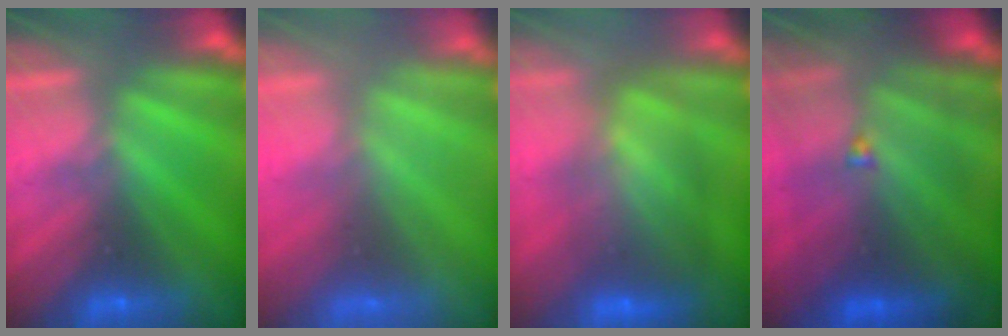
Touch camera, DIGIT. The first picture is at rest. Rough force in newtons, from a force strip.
{"total": 6.9}
{"total": 8.9}
{"total": 7.8}